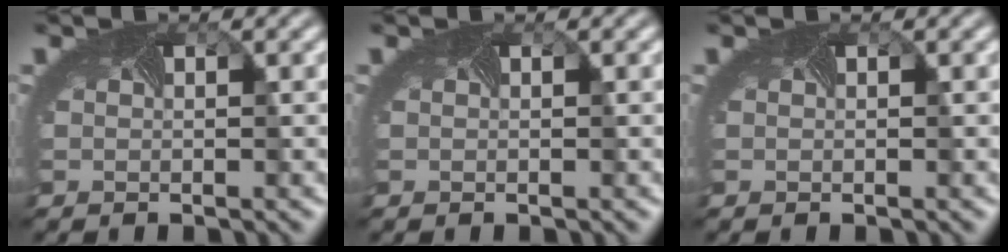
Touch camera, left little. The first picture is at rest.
{"total": 0.0}
{"total": 0.0}